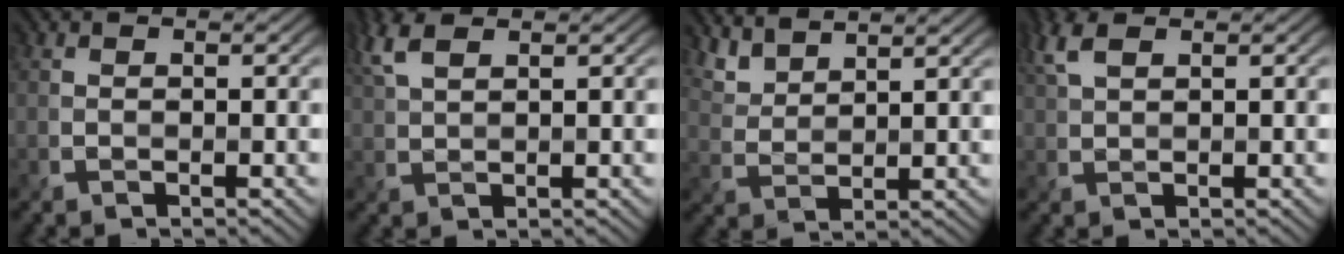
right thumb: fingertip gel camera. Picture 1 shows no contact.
{"total": 4.2, "force": [2.6, 1.4, 3.1], "torque": [-0.088, 0.015, 0.057]}
{"total": 4.7, "force": [4.1, 1.1, 1.9], "torque": [-0.052, 0.000, 0.091]}
{"total": 3.5, "force": [2.0, 1.3, 2.6], "torque": [-0.072, 0.014, 0.044]}